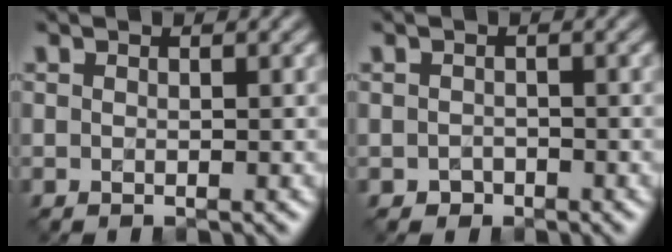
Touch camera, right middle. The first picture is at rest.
{"total": 0.7, "force": [-0.3, 0.7, -0.1], "torque": [0.003, 0.005, -0.005]}